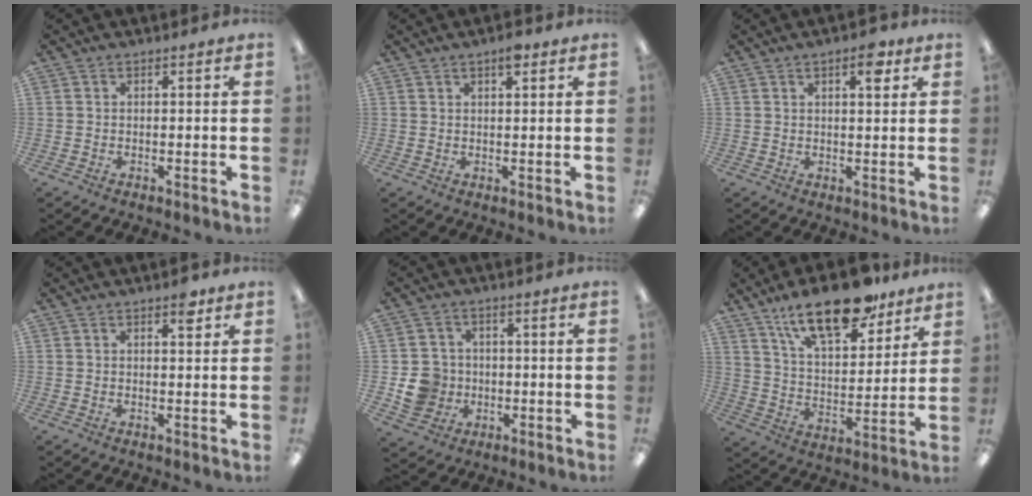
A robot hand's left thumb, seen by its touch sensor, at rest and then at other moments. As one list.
[{"total": 2.7, "force": [2.0, 0.8, 1.8], "torque": [-0.021, -0.004, 0.031]}, {"total": 5.4, "force": [3.0, 2.0, 4.0], "torque": [-0.045, -0.010, 0.044]}, {"total": 3.0, "force": [1.9, 1.2, 2.0], "torque": [-0.010, -0.011, 0.027]}, {"total": 7.7, "force": [-1.2, 7.3, 2.1], "torque": [-0.045, 0.015, -0.014]}, {"total": 19.7, "force": [13.9, 7.9, 11.5], "torque": [-0.181, -0.071, 0.235]}]